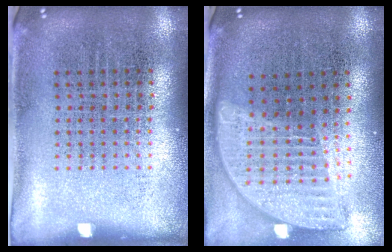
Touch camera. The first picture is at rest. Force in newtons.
{"total": 2.0, "press": 1.6, "slide": 1.2}